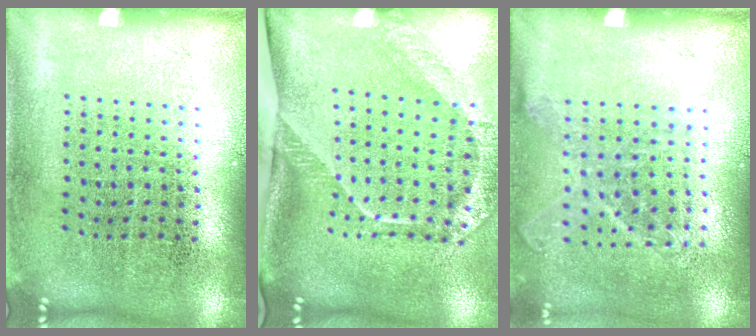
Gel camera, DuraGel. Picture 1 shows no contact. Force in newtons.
{"total": 2.7, "press": 1.7, "slide": 2.0}
{"total": 1.1, "press": 1.0, "slide": 0.5}